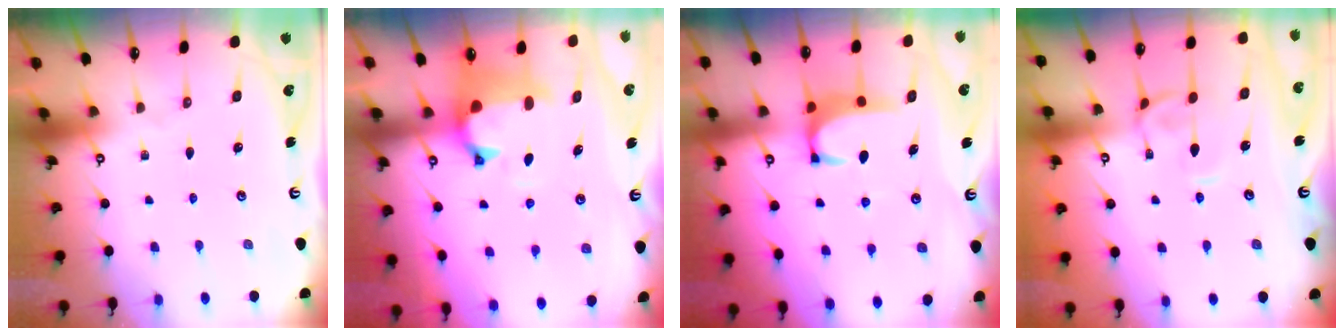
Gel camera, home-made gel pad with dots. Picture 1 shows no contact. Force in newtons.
{"total": 1.4, "press": 0.4, "slide": 1.3}
{"total": 2.6, "press": 2.5, "slide": 0.7}
{"total": 0.8, "press": 0.4, "slide": 0.6}